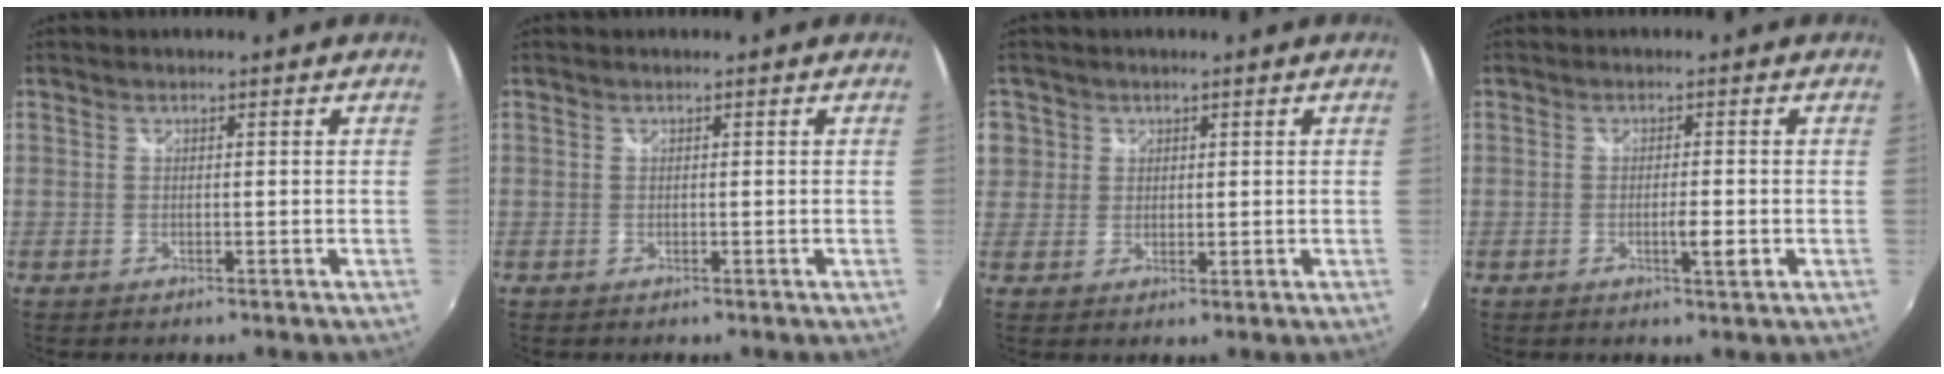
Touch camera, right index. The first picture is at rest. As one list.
[{"total": 0.0}, {"total": 6.3, "force": [1.6, 5.9, 1.4], "torque": [-0.034, 0.021, 0.033]}, {"total": 2.8, "force": [-0.8, 0.4, 2.7], "torque": [-0.045, -0.005, -0.013]}]